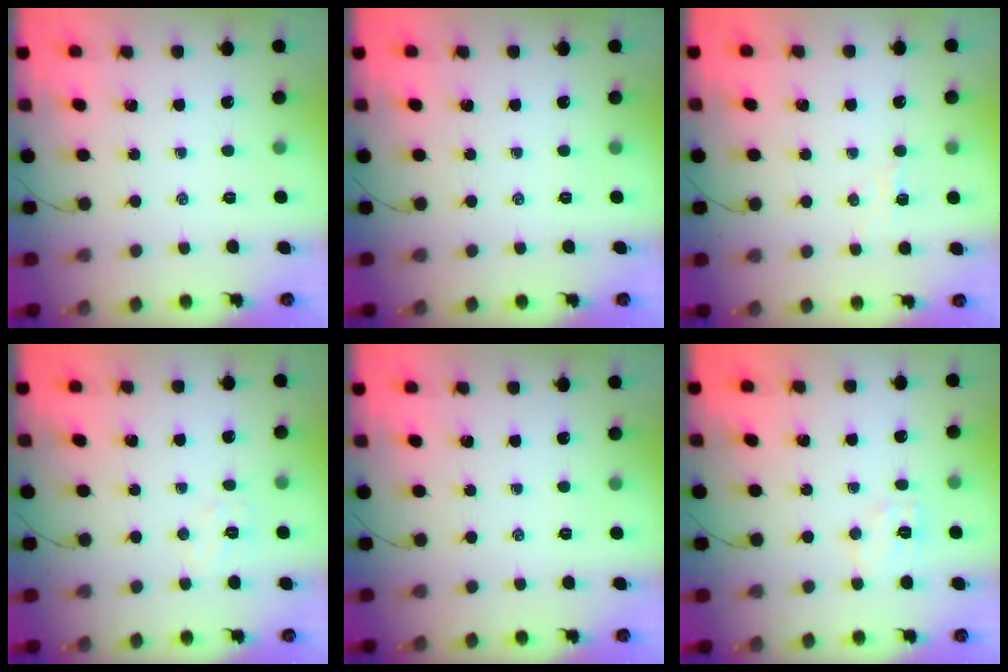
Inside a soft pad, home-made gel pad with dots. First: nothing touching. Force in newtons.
{"total": 0.0}
{"total": 3.6, "press": 3.5, "slide": 0.9}
{"total": 5.3, "press": 5.2, "slide": 1.1}
{"total": 0.0}
{"total": 6.7, "press": 6.6, "slide": 1.1}